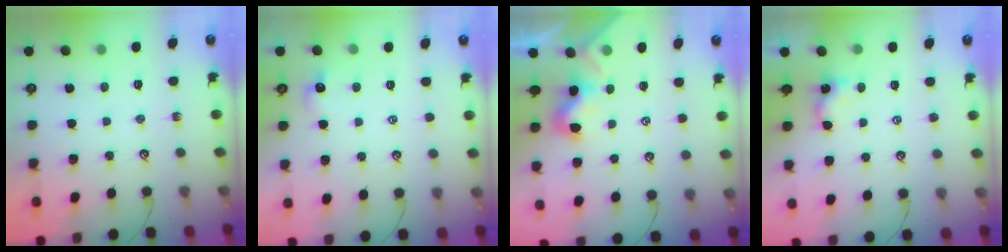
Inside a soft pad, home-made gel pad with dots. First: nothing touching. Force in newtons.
{"total": 1.0, "press": 0.9, "slide": 0.5}
{"total": 0.0}
{"total": 0.8, "press": 0.8, "slide": 0.1}